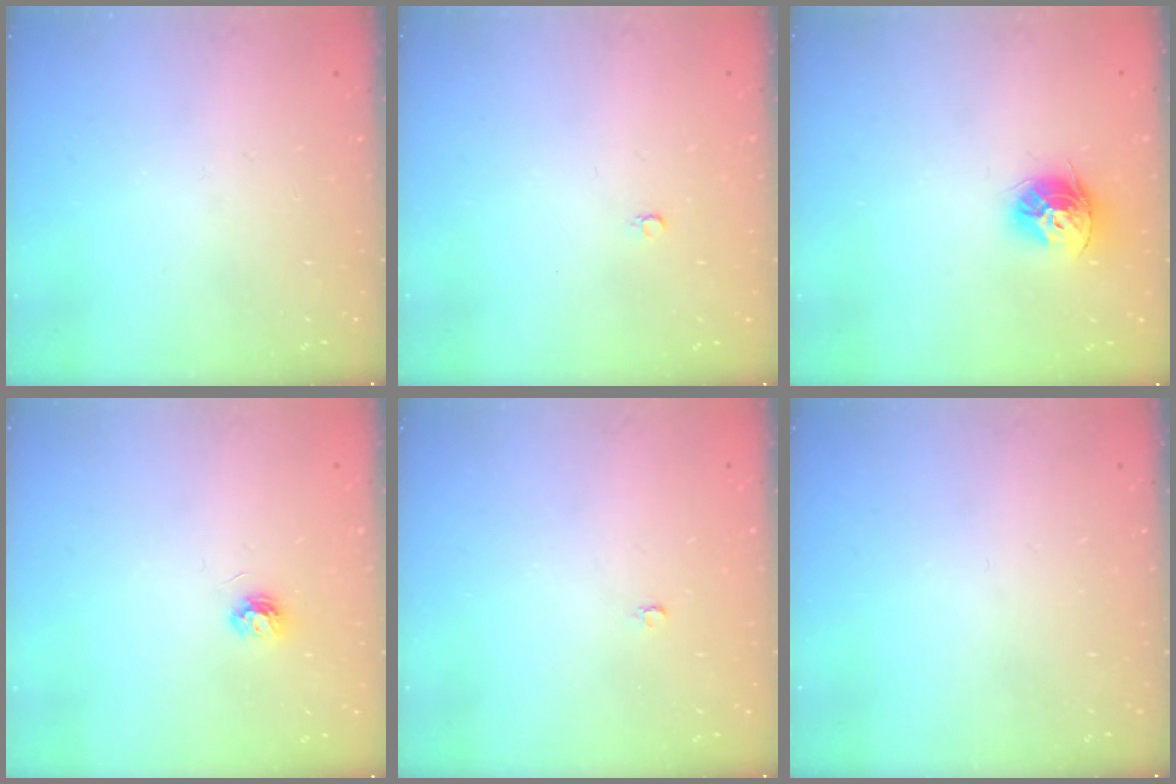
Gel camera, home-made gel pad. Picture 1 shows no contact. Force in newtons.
{"total": 2.4, "press": 2.4, "slide": 0.2}
{"total": 11.1, "press": 11.0, "slide": 0.9}
{"total": 3.9, "press": 3.9, "slide": 0.5}
{"total": 2.0, "press": 2.0, "slide": 0.4}
{"total": 0.0}